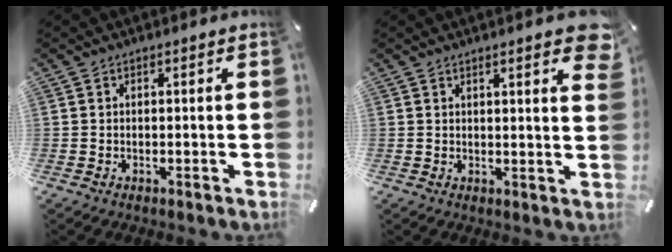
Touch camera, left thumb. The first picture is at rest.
{"total": 4.7, "force": [3.0, 1.0, 3.5], "torque": [-0.042, -0.019, 0.047]}